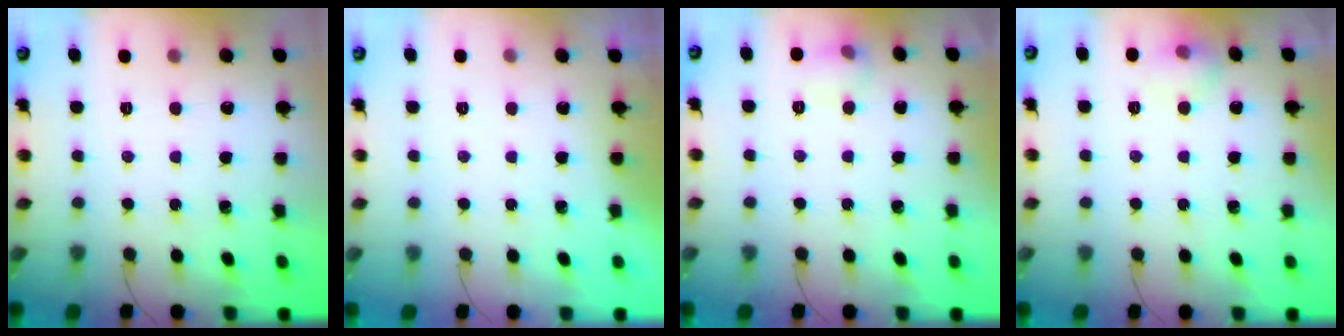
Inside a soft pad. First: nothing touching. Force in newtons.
{"total": 0.0}
{"total": 6.9, "press": 6.8, "slide": 1.4}
{"total": 6.5, "press": 6.2, "slide": 1.7}